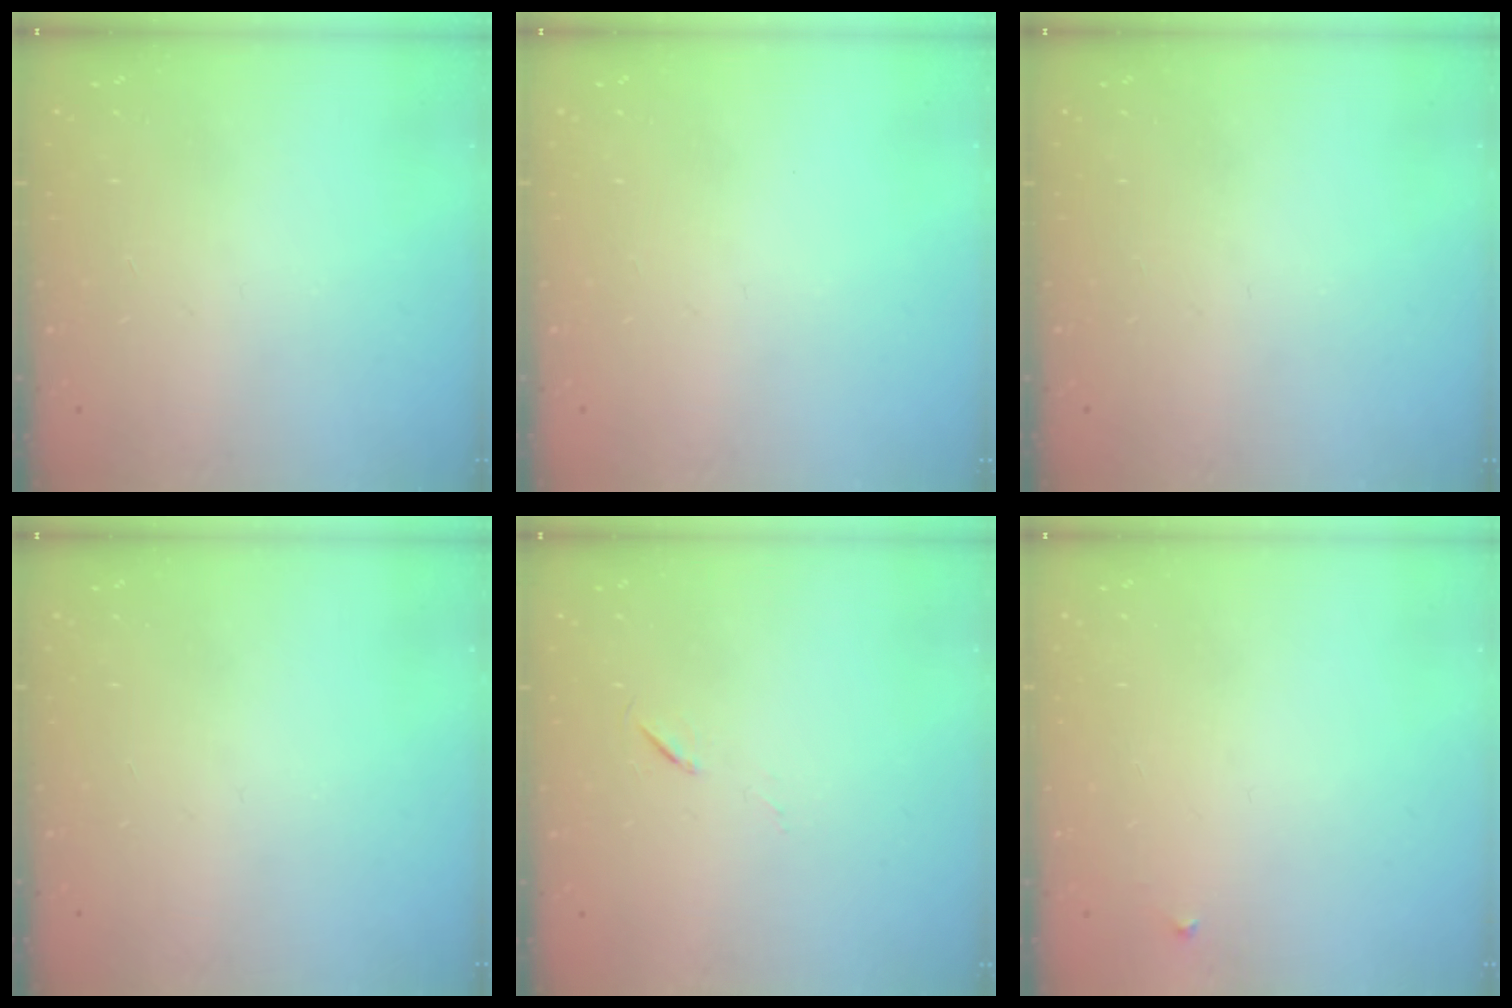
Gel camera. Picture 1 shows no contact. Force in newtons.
{"total": 0.0}
{"total": 0.0}
{"total": 0.0}
{"total": 5.5, "press": 5.1, "slide": 2.1}
{"total": 3.3, "press": 3.3, "slide": 0.5}